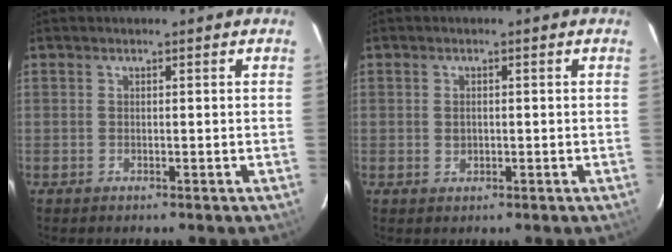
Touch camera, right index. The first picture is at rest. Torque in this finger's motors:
{"motor_torque": [-0.07, 0.00, -0.02, 0.01]}